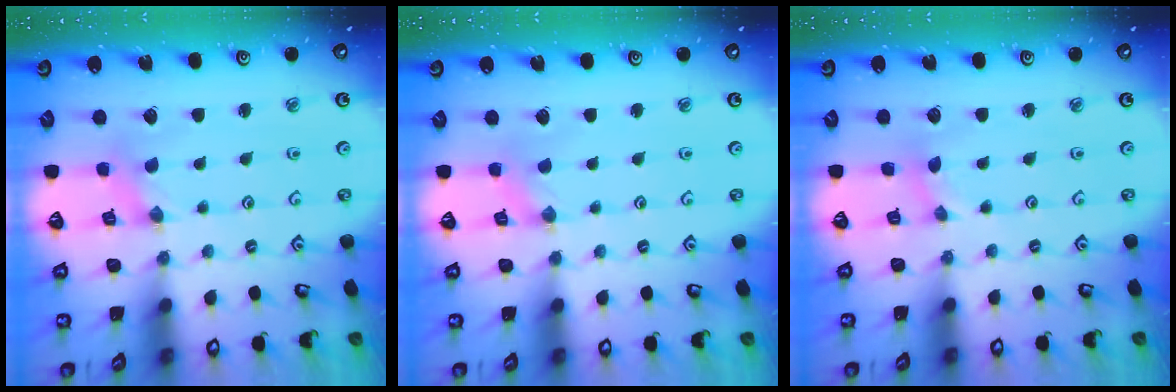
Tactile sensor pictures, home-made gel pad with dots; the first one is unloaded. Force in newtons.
{"total": 0.0}
{"total": 0.7, "press": 0.7, "slide": 0.1}